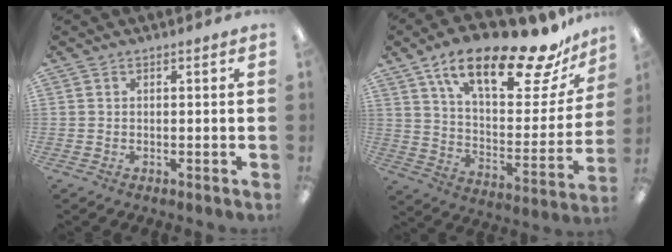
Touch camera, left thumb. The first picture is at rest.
{"total": 23.3, "force": [15.9, 8.0, 15.0], "torque": [-0.231, -0.095, 0.262]}